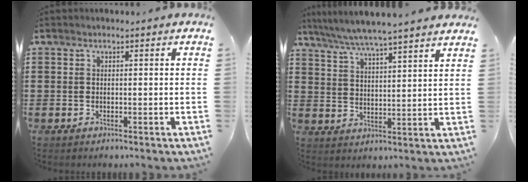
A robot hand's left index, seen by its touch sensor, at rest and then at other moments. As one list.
[{"total": 5.4, "force": [5.0, -0.6, 1.9], "torque": [-0.056, -0.030, 0.086]}]